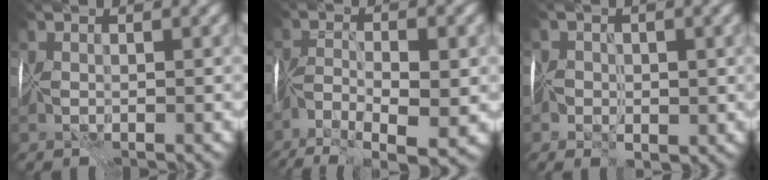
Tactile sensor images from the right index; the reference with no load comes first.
{"total": 8.0, "force": [-4.6, 2.3, 6.1], "torque": [-0.106, -0.010, -0.079]}
{"total": 2.5, "force": [-0.8, 2.0, 1.2], "torque": [-0.018, -0.004, -0.018]}